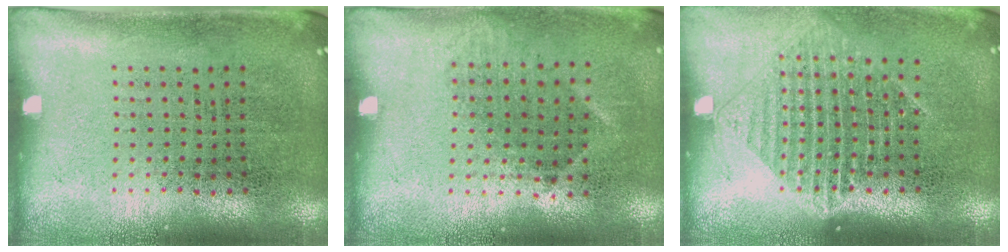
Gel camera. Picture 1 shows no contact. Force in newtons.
{"total": 1.1, "press": 0.9, "slide": 0.7}
{"total": 1.4, "press": 1.3, "slide": 0.7}